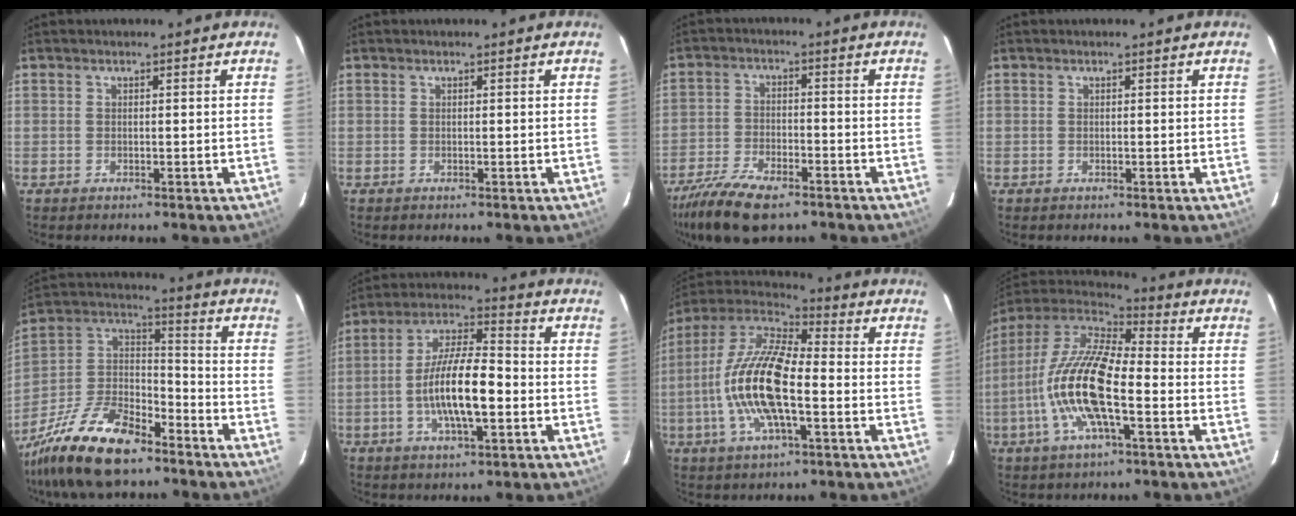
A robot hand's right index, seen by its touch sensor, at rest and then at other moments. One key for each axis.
{"total": 0.0}
{"total": 12.8, "fx": -9.5, "fy": 4.7, "fz": 7.2, "tx": -0.176, "ty": -0.024, "tz": -0.177}
{"total": 0.0}
{"total": 19.7, "fx": -13.7, "fy": 8.3, "fz": 11.4, "tx": -0.249, "ty": 0.007, "tz": -0.248}
{"total": 12.9, "fx": -2.9, "fy": 3.6, "fz": 12.1, "tx": -0.234, "ty": 0.004, "tz": -0.056}
{"total": 17.1, "fx": -3.5, "fy": 5.8, "fz": 15.7, "tx": -0.315, "ty": 0.001, "tz": -0.079}
{"total": 17.4, "fx": -4.6, "fy": 5.2, "fz": 16.0, "tx": -0.321, "ty": -0.003, "tz": -0.100}